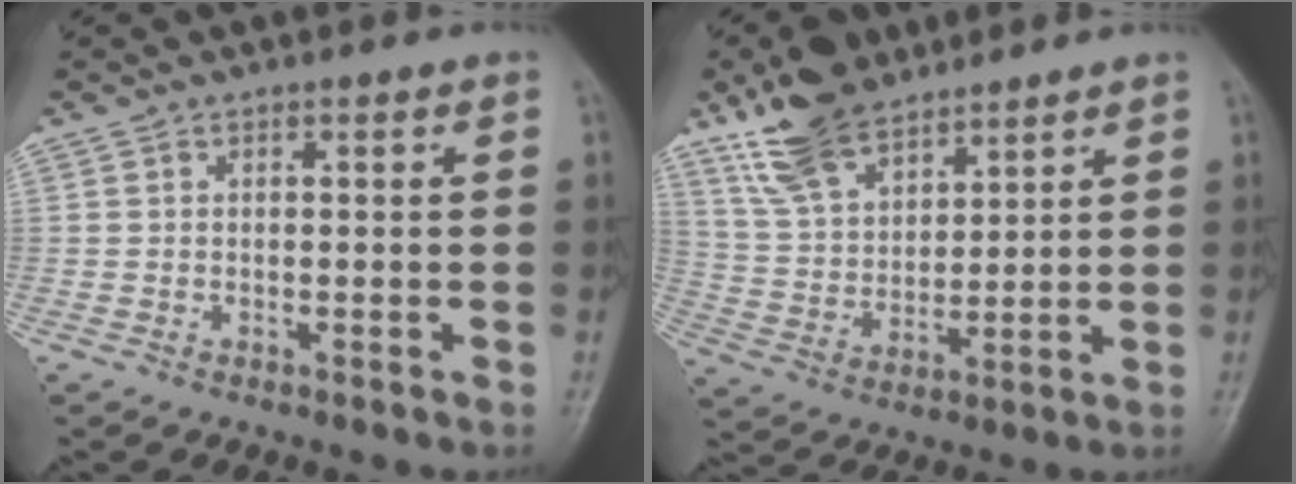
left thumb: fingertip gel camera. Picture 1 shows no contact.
{"total": 13.7, "force": [9.8, 6.3, 7.1], "torque": [-0.110, -0.037, 0.195]}